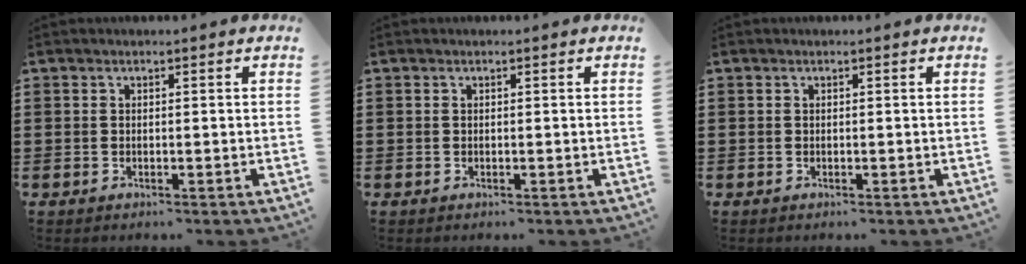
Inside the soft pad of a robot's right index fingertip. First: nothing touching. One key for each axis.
{"total": 0.0}
{"total": 0.0}